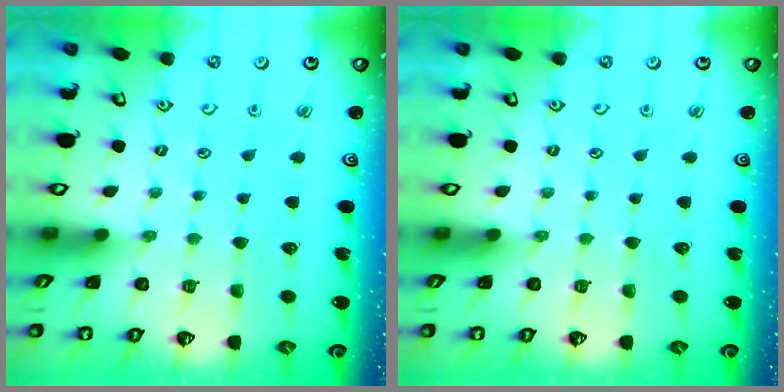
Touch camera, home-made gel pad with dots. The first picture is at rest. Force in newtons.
{"total": 0.0}